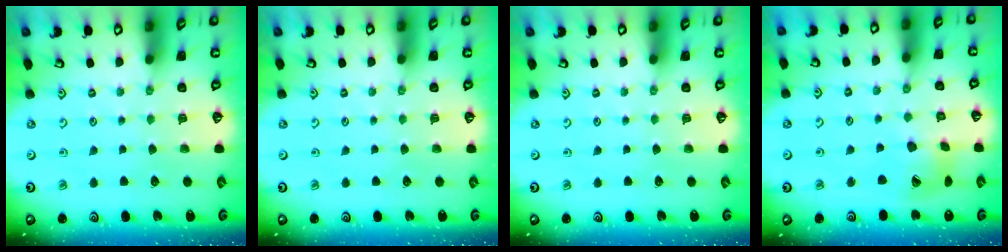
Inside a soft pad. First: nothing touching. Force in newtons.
{"total": 0.0}
{"total": 0.0}
{"total": 13.2, "press": 13.2, "slide": 1.5}